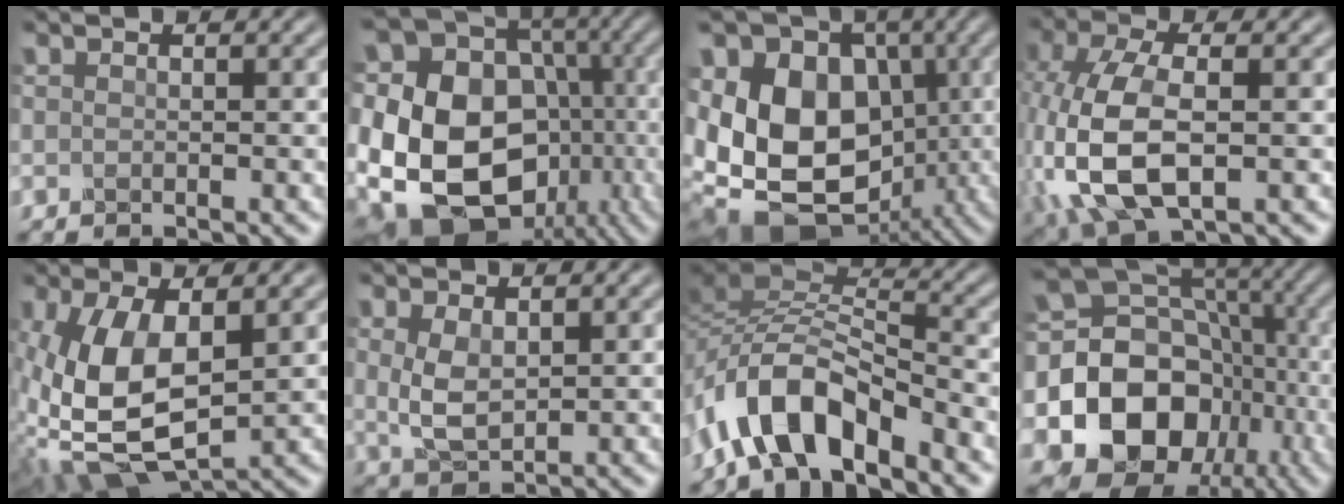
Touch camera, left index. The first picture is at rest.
{"total": 20.6, "force": [-2.6, 17.2, 11.0], "torque": [-0.232, 0.006, -0.047]}
{"total": 17.9, "force": [-1.0, 14.4, 10.6], "torque": [-0.198, 0.013, -0.031]}
{"total": 10.0, "force": [-1.2, 5.8, 8.1], "torque": [-0.213, -0.008, -0.020]}
{"total": 9.6, "force": [-0.1, 5.0, 8.2], "torque": [-0.204, -0.010, 0.005]}
{"total": 3.2, "force": [0.6, 2.0, 2.4], "torque": [-0.068, 0.004, 0.018]}
{"total": 8.7, "force": [-5.6, 3.4, 5.8], "torque": [-0.110, 0.012, -0.114]}
{"total": 18.5, "force": [-3.5, 15.6, 9.2], "torque": [-0.179, 0.000, -0.064]}